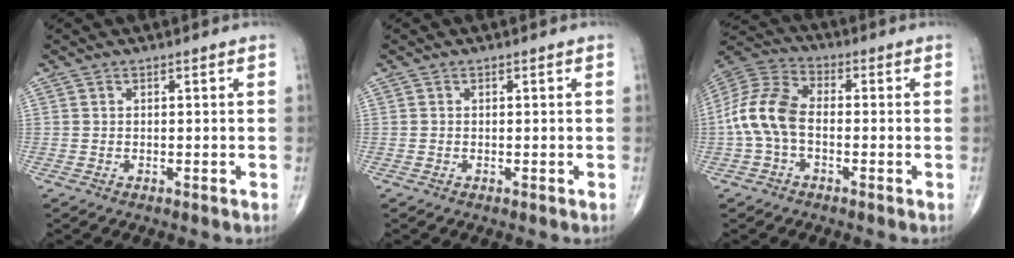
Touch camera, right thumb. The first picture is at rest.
{"total": 0.0}
{"total": 11.6, "force": [-1.6, 7.0, 9.1], "torque": [-0.191, 0.034, -0.041]}